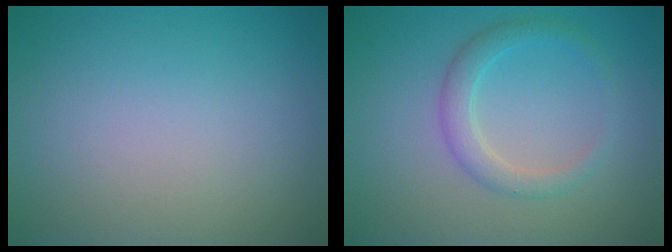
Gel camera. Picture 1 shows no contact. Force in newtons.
{"total": 2.3, "press": 2.3, "slide": 0.0}